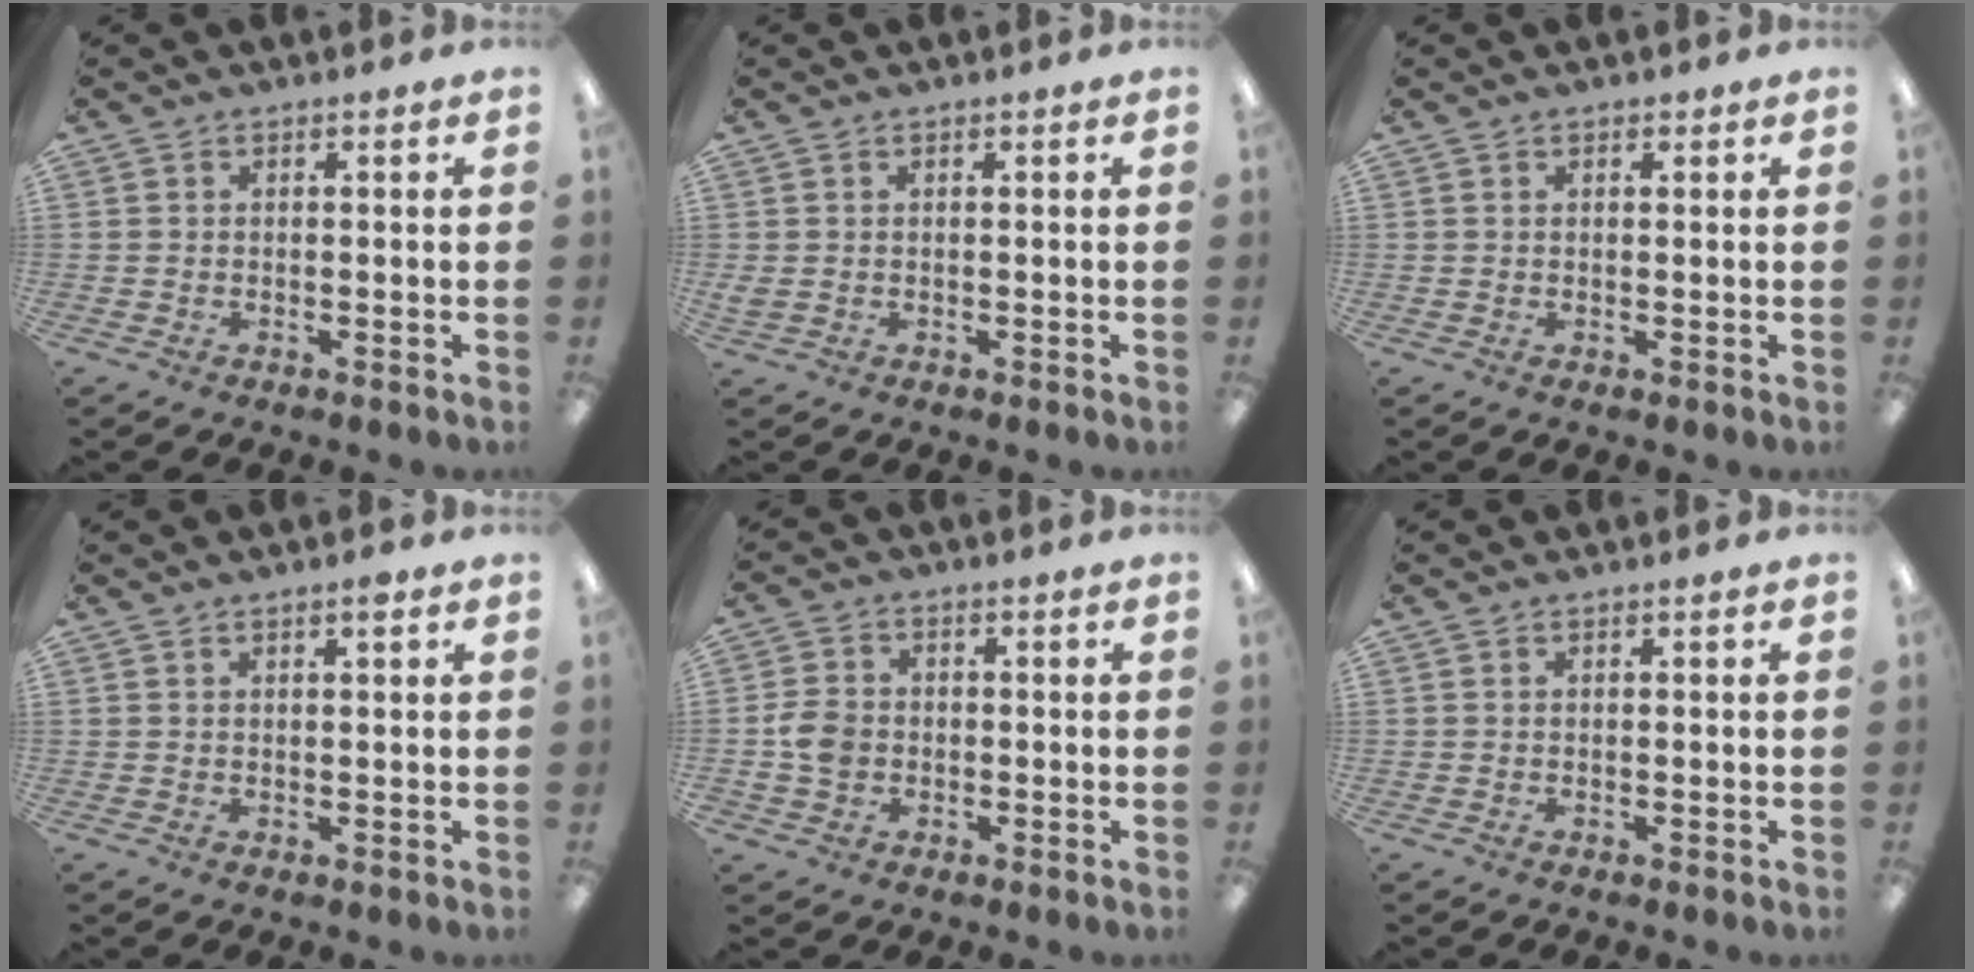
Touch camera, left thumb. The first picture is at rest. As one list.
[{"total": 1.1, "force": [-0.1, 0.9, 0.7], "torque": [-0.013, 0.003, -0.002]}, {"total": 1.4, "force": [0.8, 1.0, 0.6], "torque": [-0.005, -0.001, 0.012]}, {"total": 1.7, "force": [1.2, 0.4, 1.2], "torque": [-0.017, -0.001, 0.018]}, {"total": 5.8, "force": [-1.1, 4.9, 3.0], "torque": [-0.069, 0.008, -0.019]}, {"total": 0.0}]